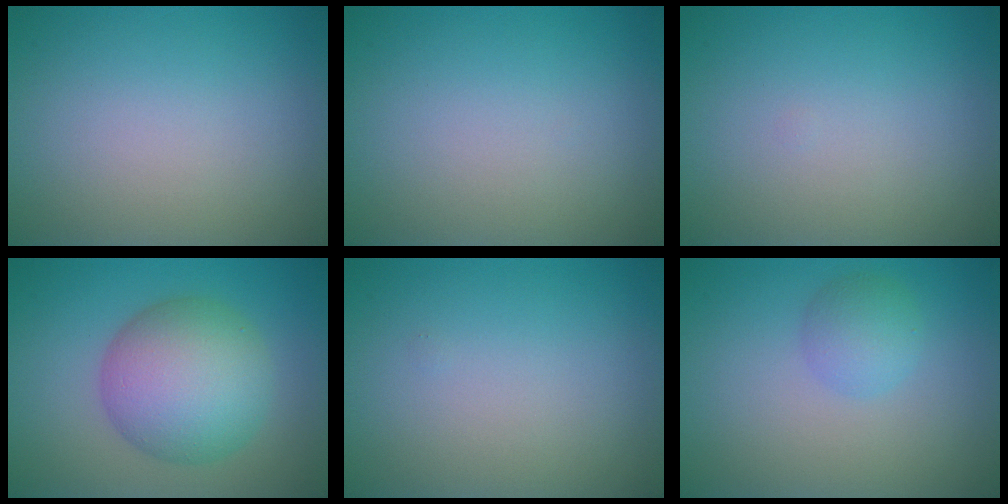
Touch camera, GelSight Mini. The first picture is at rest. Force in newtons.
{"total": 0.0}
{"total": 0.0}
{"total": 8.5, "press": 8.5, "slide": 0.2}
{"total": 0.0}
{"total": 2.3, "press": 2.3, "slide": 0.1}